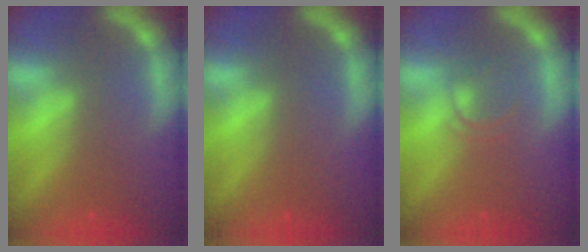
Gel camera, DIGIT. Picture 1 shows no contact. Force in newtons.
{"total": 0.0}
{"total": 2.0}